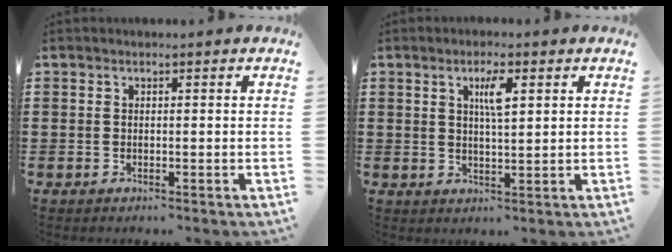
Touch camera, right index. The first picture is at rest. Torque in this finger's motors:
{"motor_torque": [0.38, -0.09, 0.13, 0.04]}